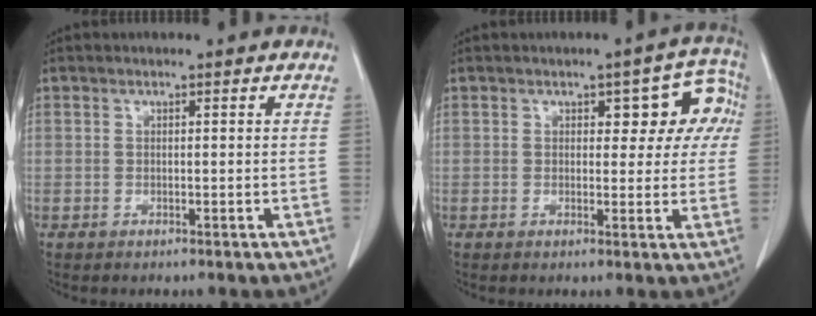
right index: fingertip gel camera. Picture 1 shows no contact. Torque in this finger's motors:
{"motor_torque": [0.14, 0.12, 0.09, 0.03]}